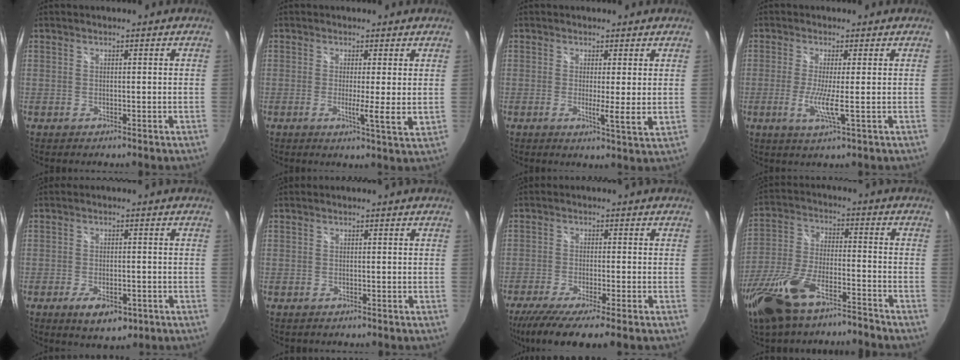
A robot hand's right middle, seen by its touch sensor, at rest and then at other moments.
{"total": 4.4, "force": [1.0, -0.3, 4.2], "torque": [-0.062, -0.009, 0.014]}
{"total": 4.3, "force": [1.4, -0.3, 4.0], "torque": [-0.058, -0.009, 0.021]}
{"total": 4.6, "force": [-0.5, -0.8, 4.5], "torque": [-0.095, -0.014, -0.014]}
{"total": 6.6, "force": [-3.0, 3.1, 5.0], "torque": [-0.094, -0.013, -0.041]}
{"total": 0.0}
{"total": 9.6, "force": [-7.2, -0.2, 6.3], "torque": [-0.133, -0.043, -0.119]}
{"total": 17.8, "force": [-13.6, 5.3, 10.3], "torque": [-0.234, -0.034, -0.249]}